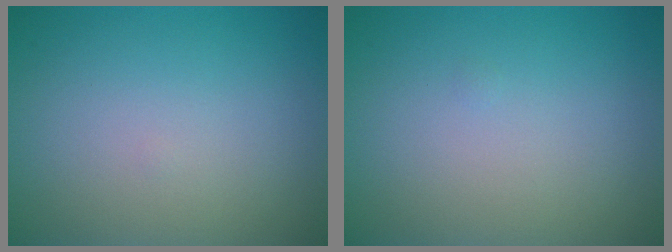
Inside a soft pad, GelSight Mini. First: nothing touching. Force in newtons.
{"total": 0.0}